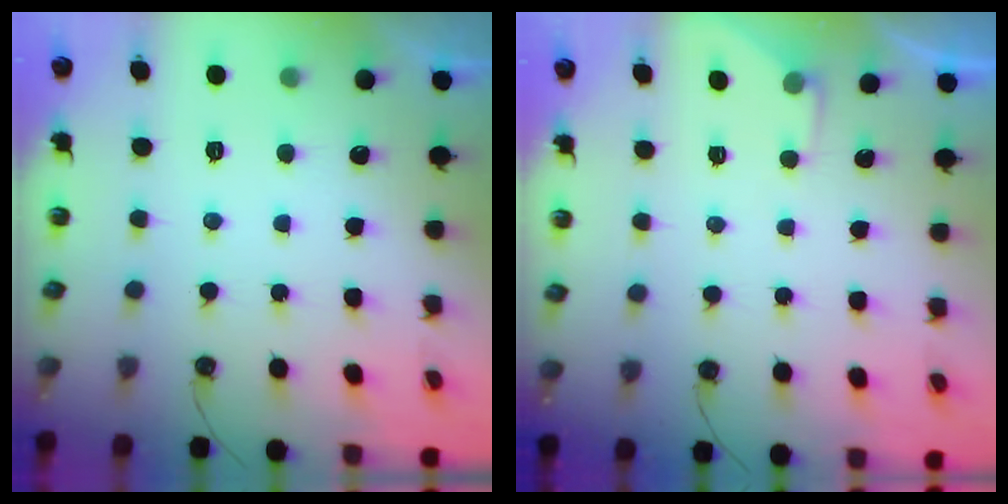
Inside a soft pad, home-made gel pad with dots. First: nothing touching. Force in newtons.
{"total": 1.9, "press": 1.9, "slide": 0.3}